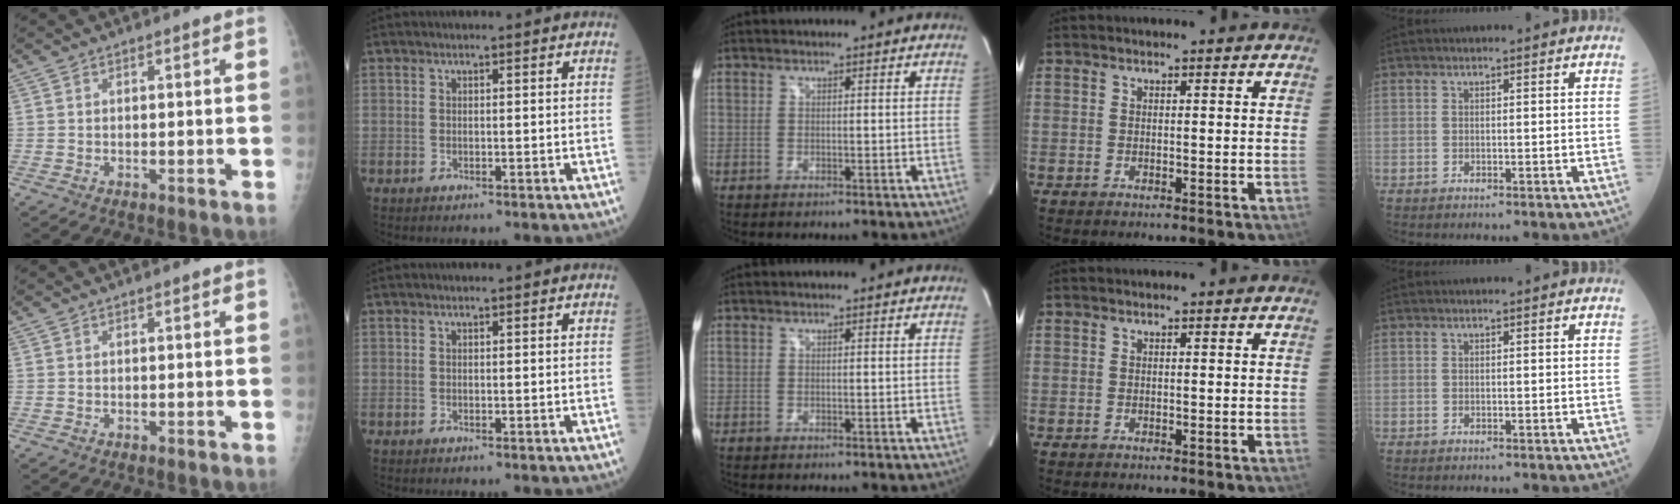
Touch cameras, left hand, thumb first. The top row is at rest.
{}